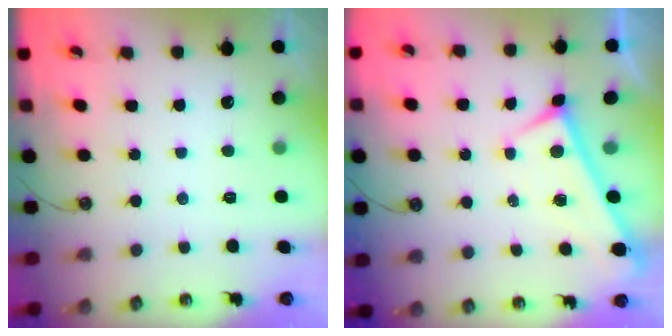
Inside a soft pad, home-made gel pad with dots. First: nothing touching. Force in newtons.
{"total": 0.0}